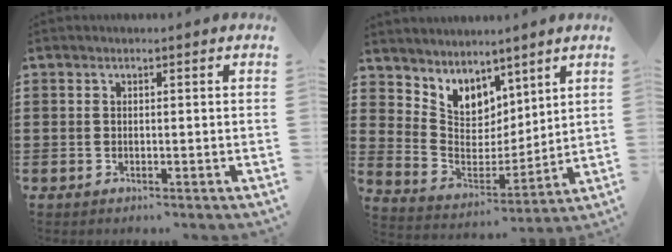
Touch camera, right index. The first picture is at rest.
{"total": 6.0, "force": [4.9, 3.5, -0.3], "torque": [-0.037, -0.047, 0.091]}